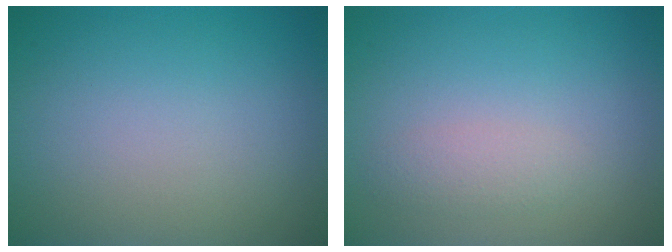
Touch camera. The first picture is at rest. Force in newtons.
{"total": 1.4, "press": 1.4, "slide": 0.1}